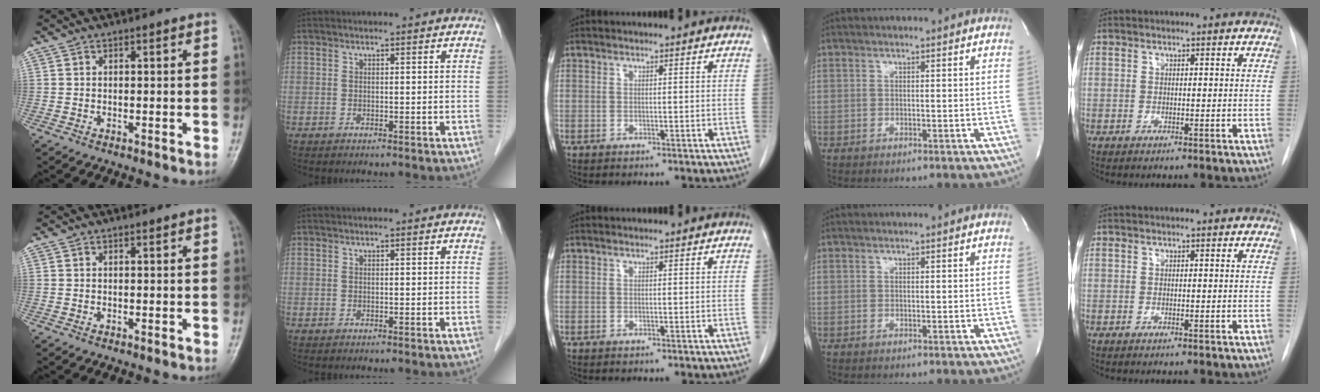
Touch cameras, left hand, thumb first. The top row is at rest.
{}